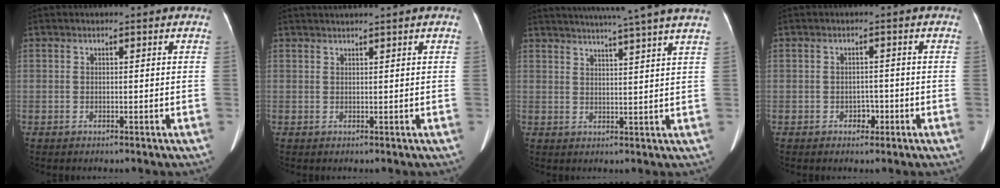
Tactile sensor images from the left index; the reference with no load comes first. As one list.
[{"total": 2.1, "force": [1.7, -0.8, 0.8], "torque": [-0.010, 0.009, 0.036]}, {"total": 15.1, "force": [13.1, -1.8, 7.3], "torque": [-0.122, -0.015, 0.160]}, {"total": 1.8, "force": [-0.9, 1.3, 0.9], "torque": [-0.011, 0.004, -0.011]}]